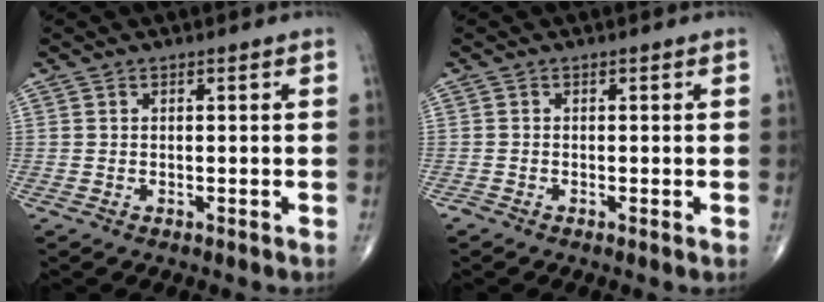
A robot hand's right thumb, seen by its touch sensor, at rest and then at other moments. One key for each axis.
{"total": 0.6, "fx": -0.4, "fy": 0.2, "fz": 0.4, "tx": -0.012, "ty": -0.004, "tz": -0.013}